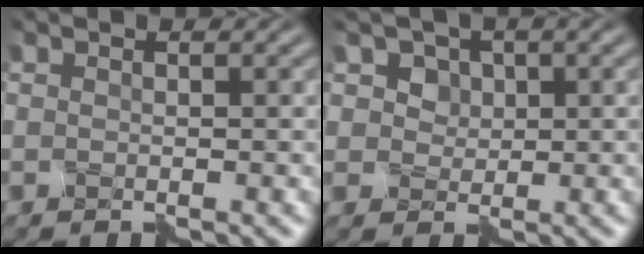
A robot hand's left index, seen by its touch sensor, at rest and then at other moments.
{"total": 4.7, "force": [2.7, 3.2, 2.1], "torque": [-0.047, 0.006, 0.033]}